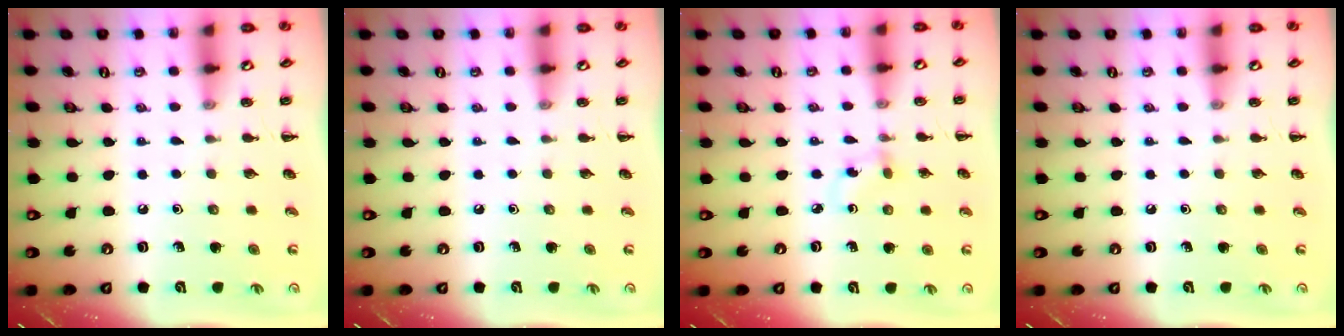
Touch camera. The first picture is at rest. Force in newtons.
{"total": 0.0}
{"total": 2.8, "press": 2.5, "slide": 1.2}
{"total": 0.0}